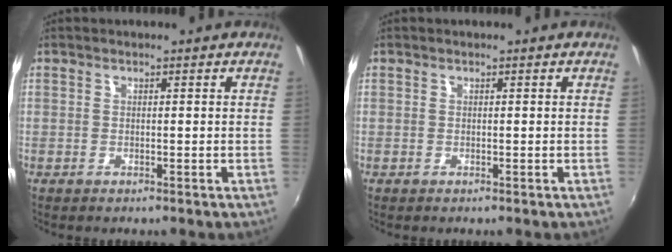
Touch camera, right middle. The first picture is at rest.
{"total": 0.0}